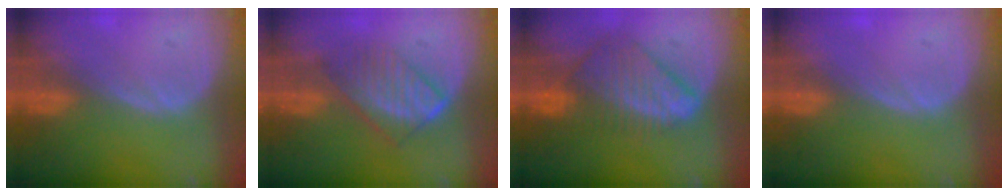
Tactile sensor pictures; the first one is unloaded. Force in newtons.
{"total": 6.4, "press": 6.3, "slide": 1.4}
{"total": 8.9, "press": 7.6, "slide": 4.5}
{"total": 0.5, "press": 0.1, "slide": 0.5}